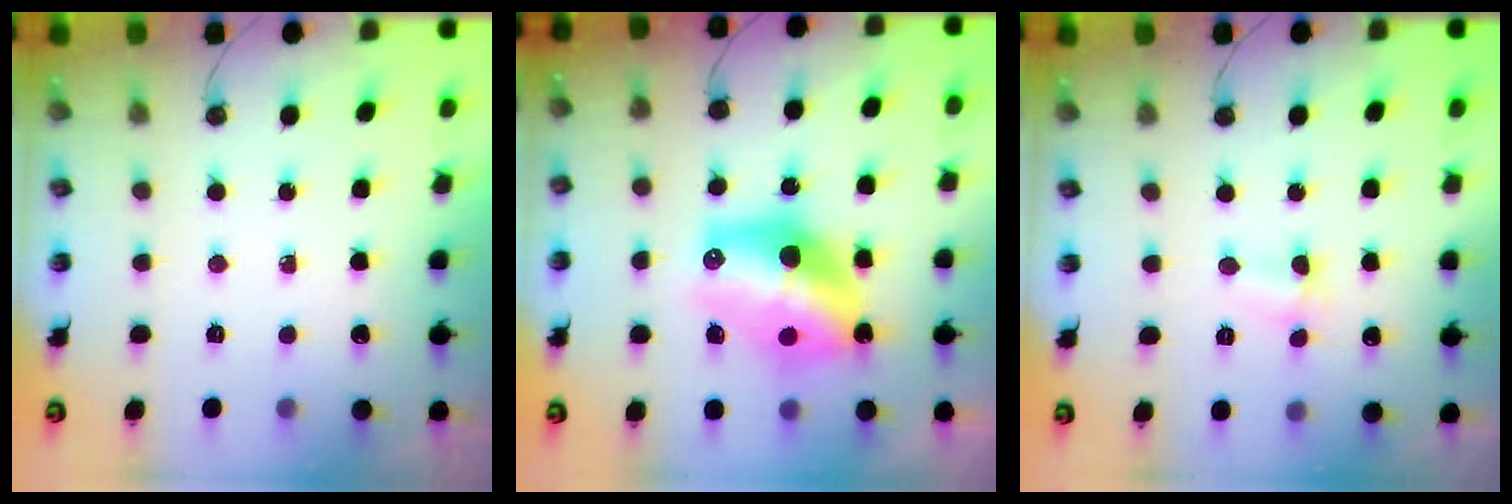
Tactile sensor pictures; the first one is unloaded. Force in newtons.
{"total": 14.7, "press": 14.7, "slide": 1.0}
{"total": 2.8, "press": 2.6, "slide": 1.0}